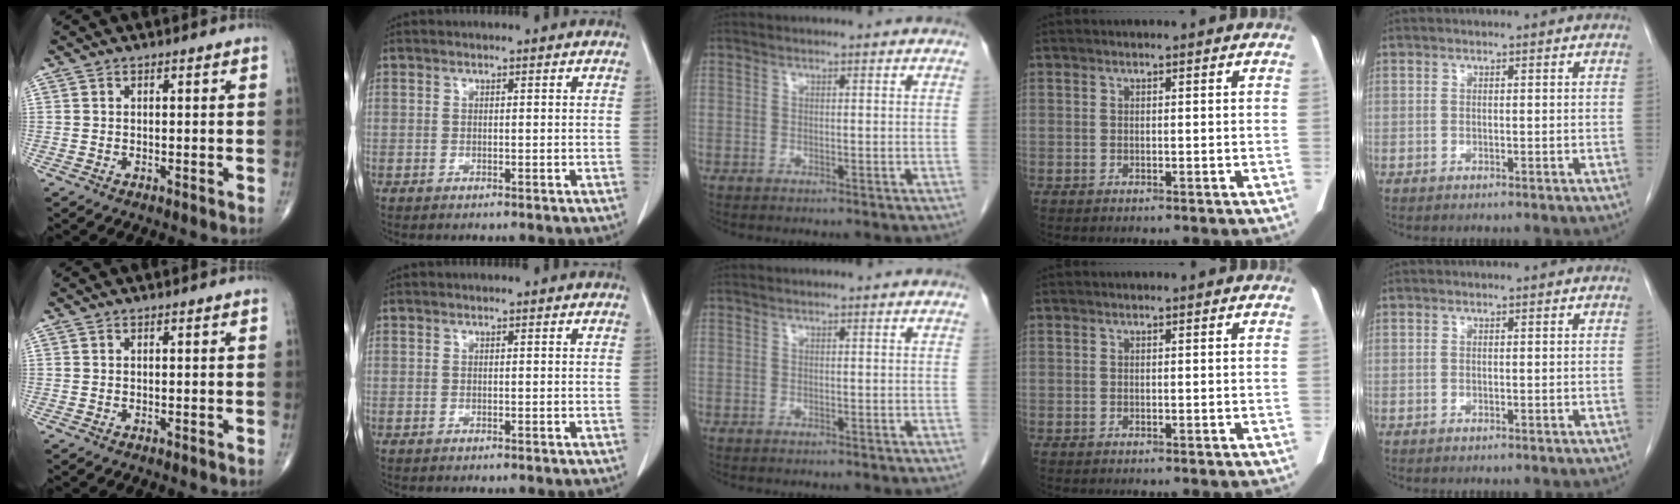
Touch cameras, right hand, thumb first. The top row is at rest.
{}